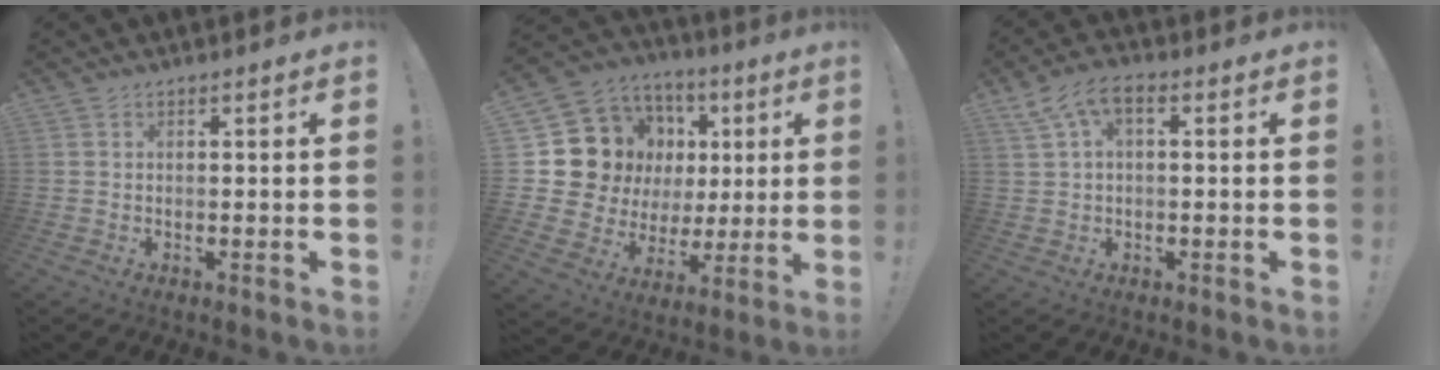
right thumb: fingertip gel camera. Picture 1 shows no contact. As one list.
[{"total": 15.7, "force": [4.0, 13.6, 6.6], "torque": [-0.103, -0.031, 0.109]}, {"total": 6.6, "force": [1.9, 3.3, 5.4], "torque": [-0.110, 0.002, 0.039]}]